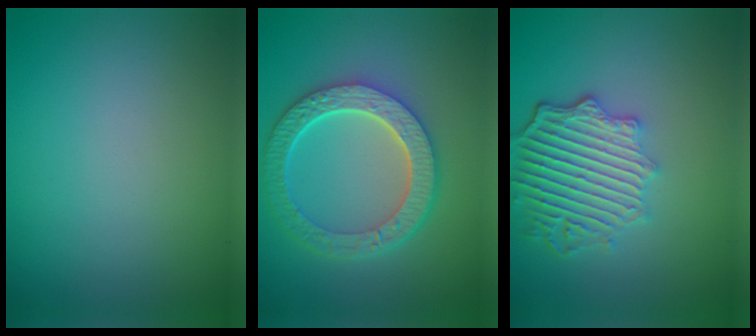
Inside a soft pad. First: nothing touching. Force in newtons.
{"total": 6.4, "press": 4.9, "slide": 4.1}
{"total": 5.7, "press": 4.5, "slide": 3.5}